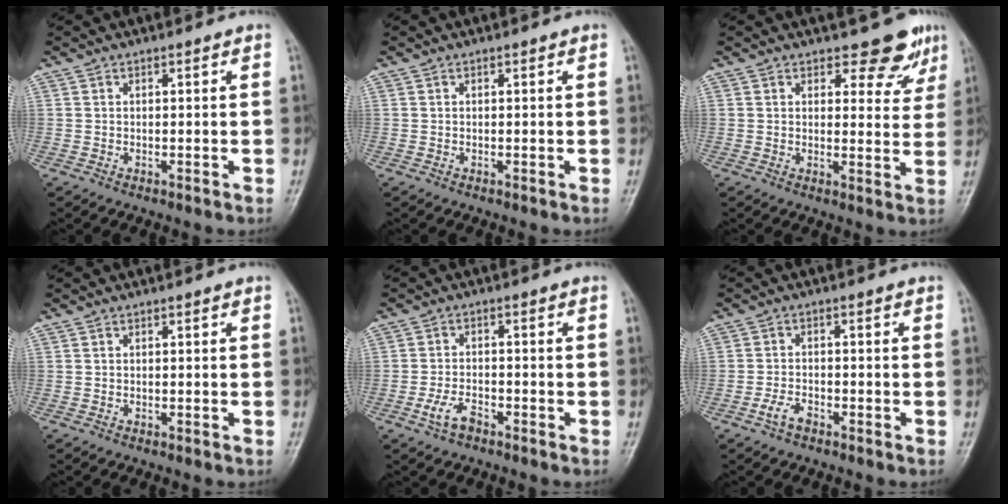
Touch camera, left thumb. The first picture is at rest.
{"total": 0.0}
{"total": 6.3, "force": [5.0, 3.2, 2.1], "torque": [0.006, -0.037, 0.055]}
{"total": 0.0}
{"total": 4.0, "force": [-2.4, 2.0, 2.5], "torque": [-0.054, 0.015, -0.046]}
{"total": 2.6, "force": [-1.6, 1.3, 1.5], "torque": [-0.032, 0.010, -0.032]}